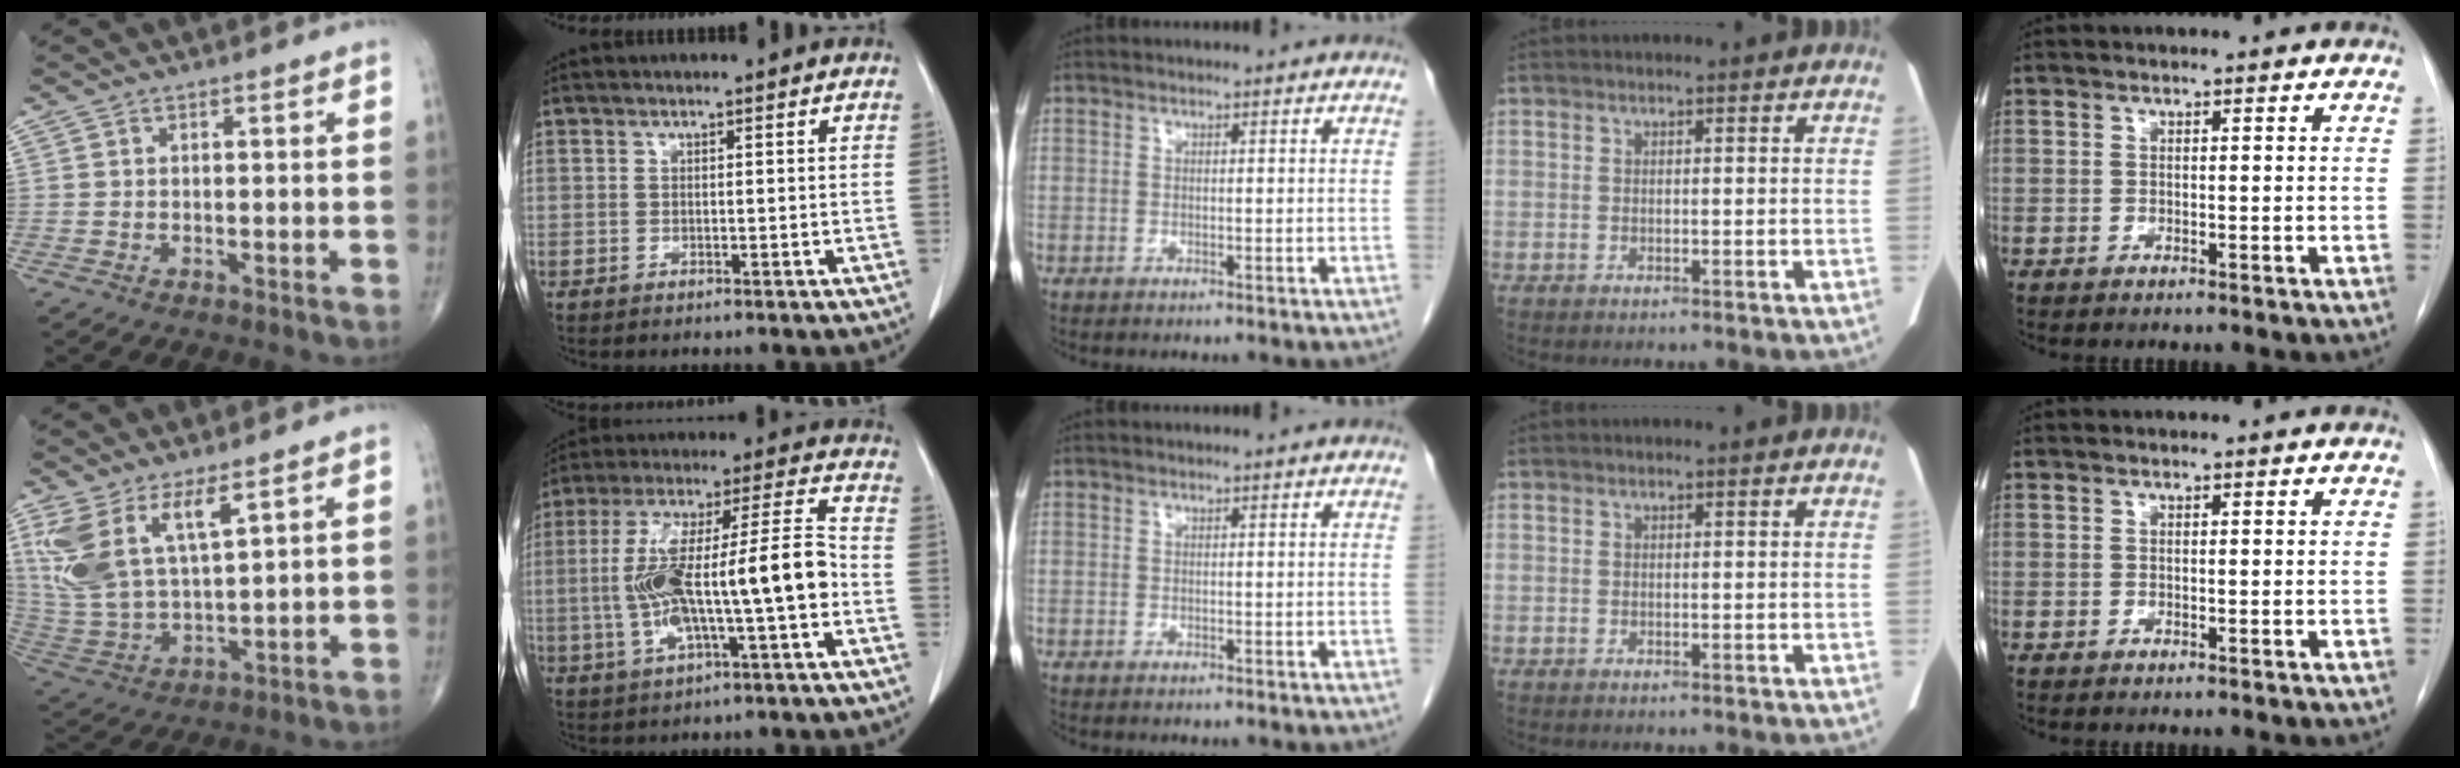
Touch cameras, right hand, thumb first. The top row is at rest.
{"thumb": {"total": 13.3, "force": [6.9, 4.8, 10.3], "torque": [-0.224, -0.029, 0.154]}, "index": {"total": 16.3, "force": [-2.7, 1.9, 15.9], "torque": [-0.295, 0.028, -0.041]}}